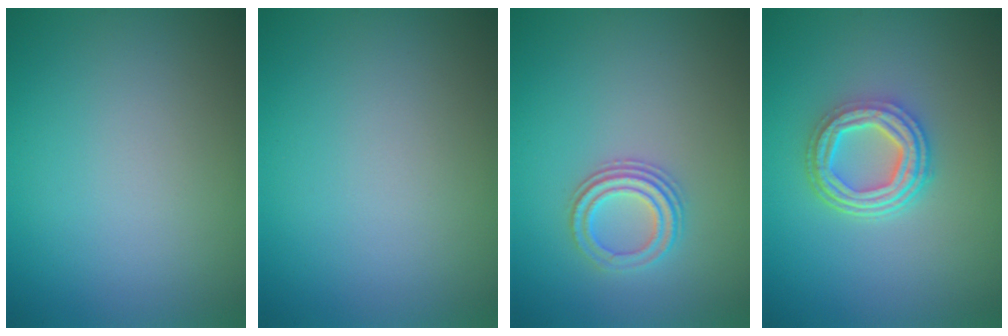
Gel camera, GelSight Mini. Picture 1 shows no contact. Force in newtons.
{"total": 0.0}
{"total": 2.6, "press": 2.3, "slide": 1.2}
{"total": 4.8, "press": 3.6, "slide": 3.3}